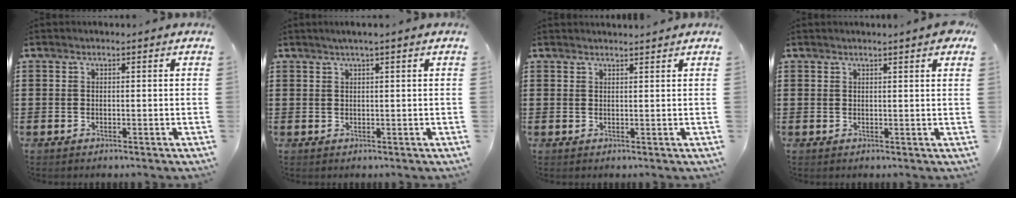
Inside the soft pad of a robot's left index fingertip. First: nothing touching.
{"total": 1.2, "force": [0.7, -0.1, 1.0], "torque": [-0.018, 0.000, 0.012]}
{"total": 1.1, "force": [1.1, -0.1, 0.0], "torque": [-0.003, -0.002, 0.021]}
{"total": 2.0, "force": [1.5, -0.1, 1.2], "torque": [-0.018, -0.004, 0.027]}